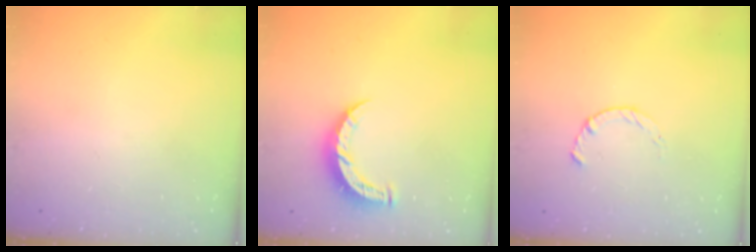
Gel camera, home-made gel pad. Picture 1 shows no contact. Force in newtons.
{"total": 7.7, "press": 7.7, "slide": 0.3}
{"total": 2.2, "press": 2.2, "slide": 0.4}